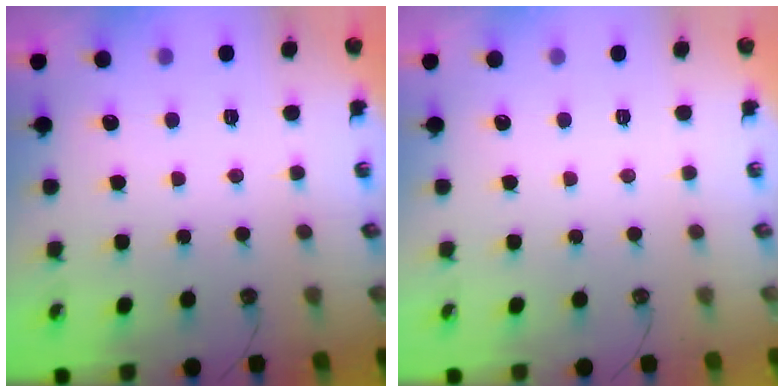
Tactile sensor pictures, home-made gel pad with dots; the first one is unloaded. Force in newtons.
{"total": 0.0}